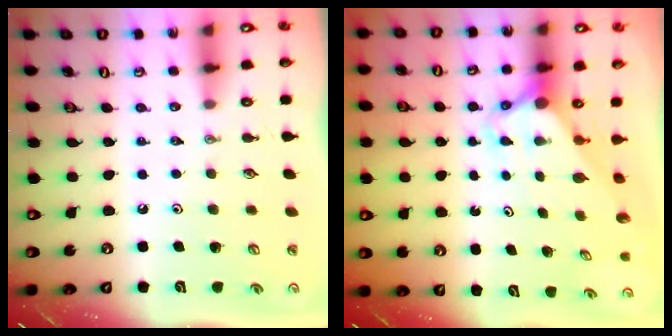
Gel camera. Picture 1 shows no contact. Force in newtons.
{"total": 3.0, "press": 3.0, "slide": 0.3}